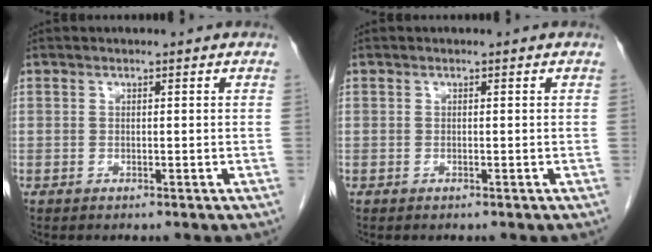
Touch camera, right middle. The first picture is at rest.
{"total": 0.0}